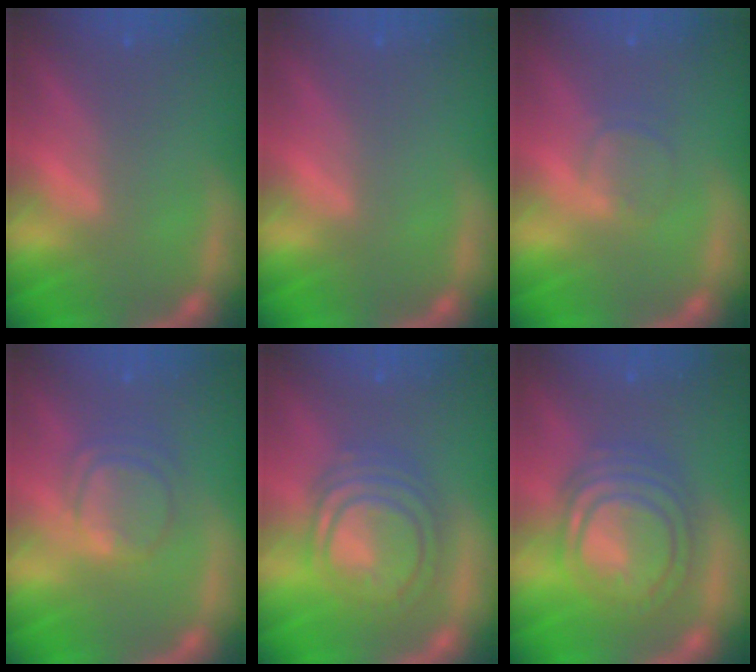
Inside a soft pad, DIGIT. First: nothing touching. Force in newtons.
{"total": 0.0}
{"total": 1.9}
{"total": 4.5}
{"total": 8.1}
{"total": 9.0}